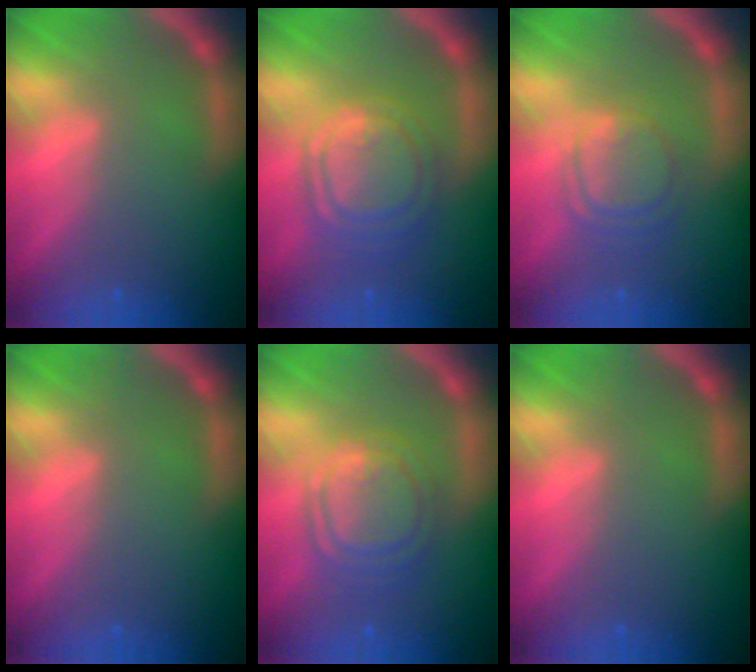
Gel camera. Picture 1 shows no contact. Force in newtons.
{"total": 7.6}
{"total": 4.5}
{"total": 0.0}
{"total": 6.5}
{"total": 0.0}